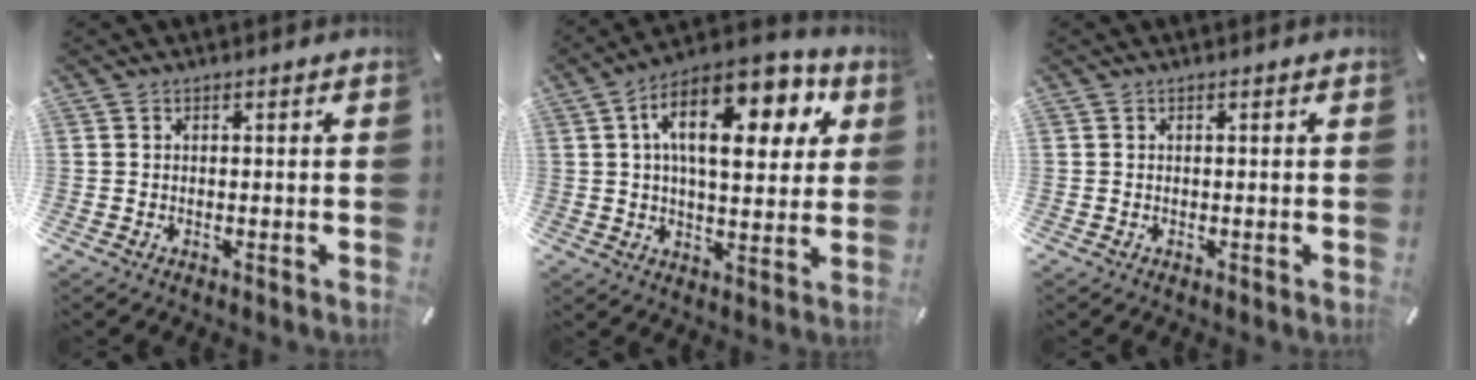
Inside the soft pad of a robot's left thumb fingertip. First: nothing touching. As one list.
[{"total": 18.1, "force": [7.0, 9.0, 14.1], "torque": [-0.216, -0.019, 0.112]}, {"total": 0.0}]